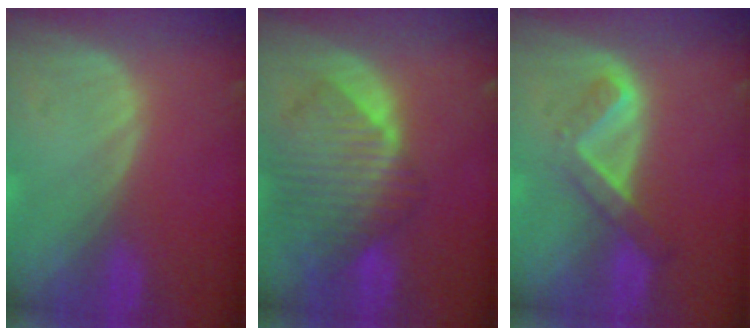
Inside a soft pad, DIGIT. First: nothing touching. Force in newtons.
{"total": 10.3, "press": 8.8, "slide": 5.3}
{"total": 5.2, "press": 4.5, "slide": 2.7}